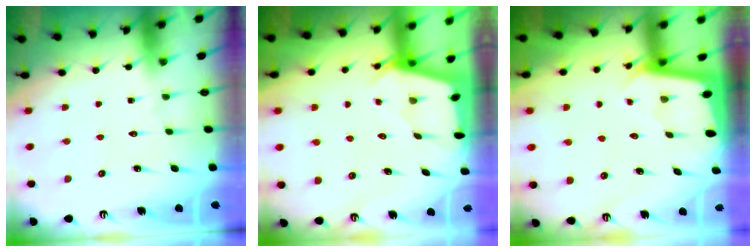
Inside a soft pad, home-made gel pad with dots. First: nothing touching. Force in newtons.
{"total": 2.5, "press": 2.5, "slide": 0.3}
{"total": 1.8, "press": 1.8, "slide": 0.1}